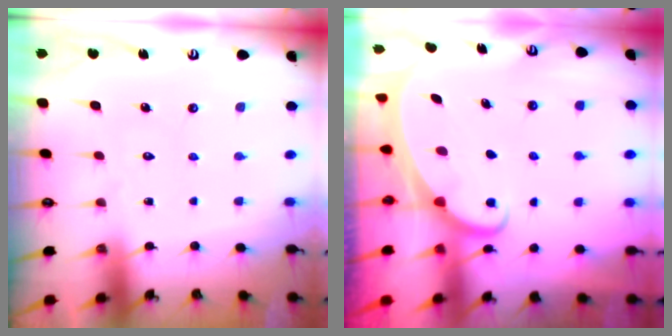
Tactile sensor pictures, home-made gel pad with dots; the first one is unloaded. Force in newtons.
{"total": 1.9, "press": 1.9, "slide": 0.3}